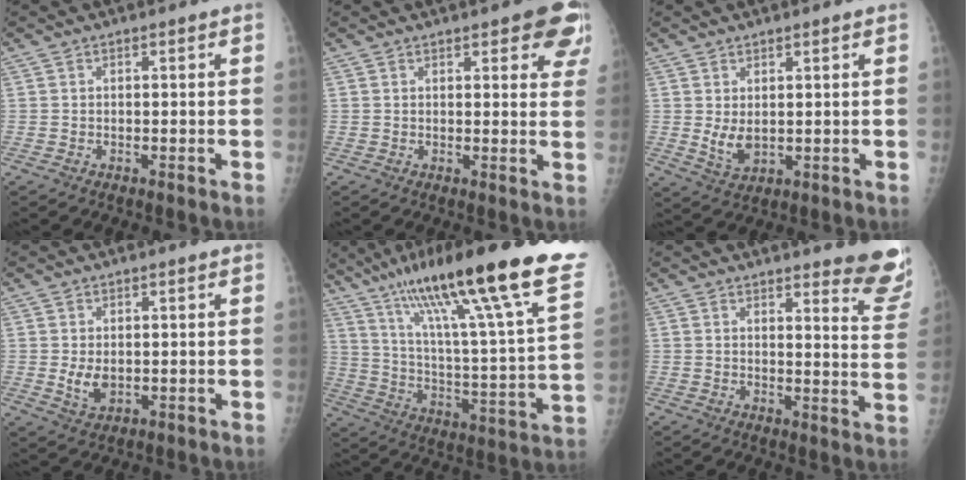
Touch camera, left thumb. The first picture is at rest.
{"total": 9.3, "force": [5.7, 3.3, 6.6], "torque": [-0.042, -0.017, 0.057]}
{"total": 4.3, "force": [1.0, 2.3, 3.5], "torque": [-0.056, -0.017, 0.027]}
{"total": 3.5, "force": [0.3, 2.2, 2.7], "torque": [-0.043, -0.010, 0.014]}
{"total": 32.9, "force": [21.8, 3.8, 24.3], "torque": [-0.362, -0.055, 0.339]}
{"total": 12.3, "force": [11.0, 1.7, 5.2], "torque": [-0.033, -0.098, 0.108]}